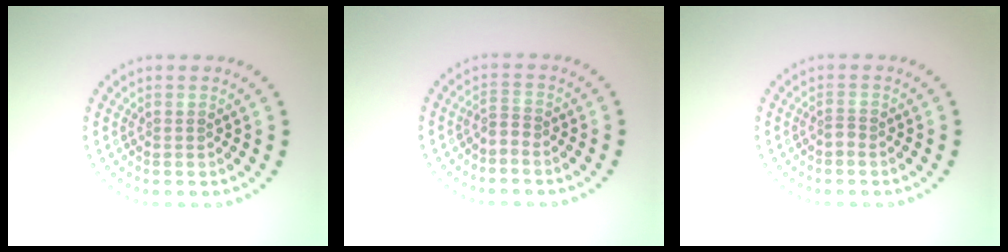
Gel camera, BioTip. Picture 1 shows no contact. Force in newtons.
{"total": 1.1, "press": 0.5, "slide": 1.0}
{"total": 0.9, "press": 0.5, "slide": 0.7}